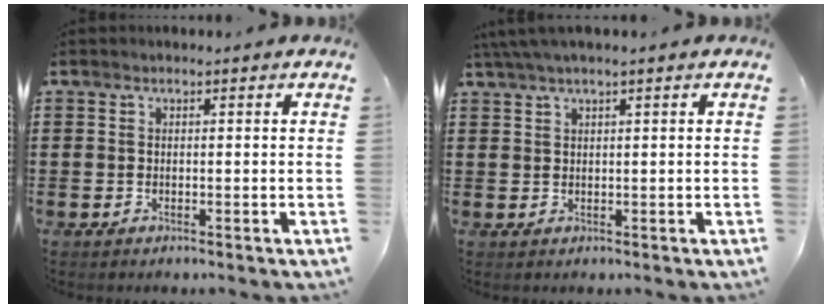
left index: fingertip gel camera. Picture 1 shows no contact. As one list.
[{"total": 2.1, "force": [1.4, 0.0, 1.6], "torque": [-0.032, 0.001, 0.026]}]